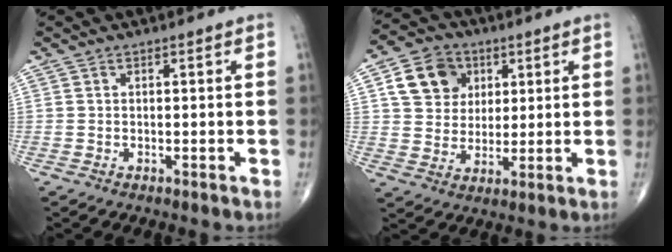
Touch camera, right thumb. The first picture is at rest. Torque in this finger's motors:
{"motor_torque": [0.55, 2.19, 0.75, 0.14, 0.12]}